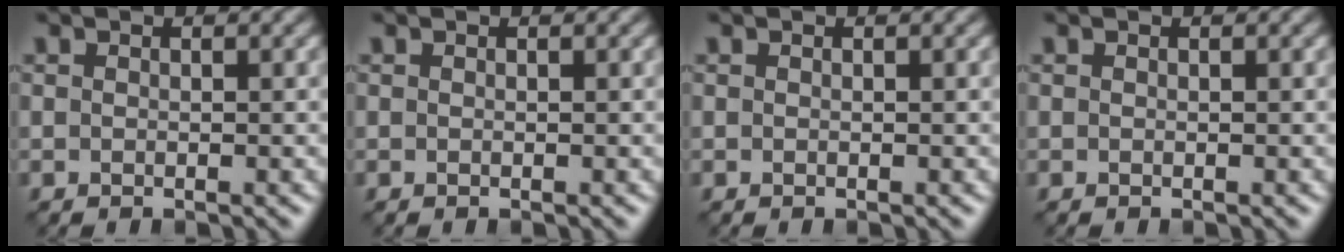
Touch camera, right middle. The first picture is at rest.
{"total": 0.0}
{"total": 0.0}
{"total": 0.0}